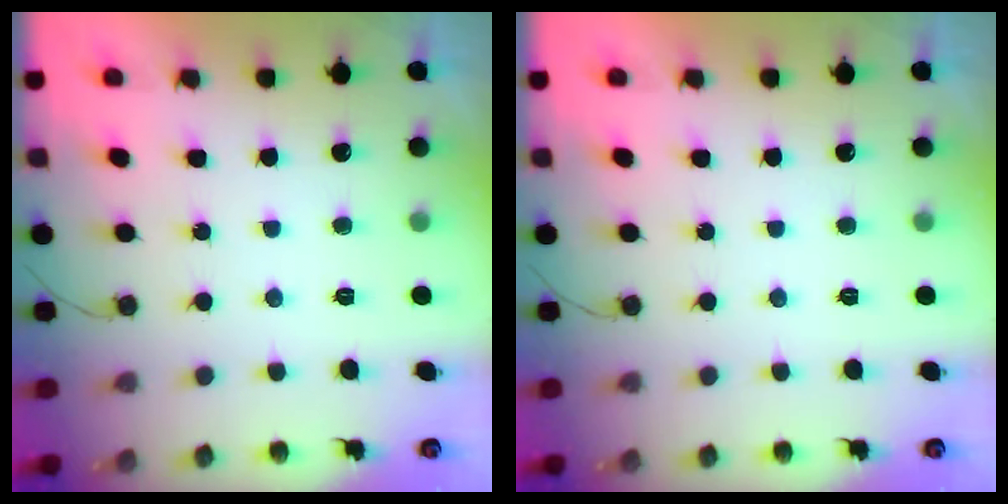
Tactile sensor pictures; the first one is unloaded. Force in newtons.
{"total": 0.0}